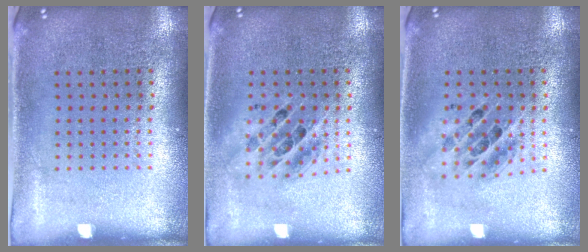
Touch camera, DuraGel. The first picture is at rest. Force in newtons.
{"total": 1.3, "press": 1.1, "slide": 0.6}
{"total": 1.4, "press": 1.2, "slide": 0.7}